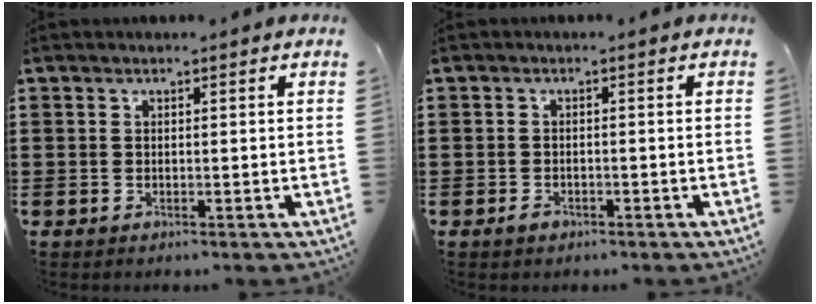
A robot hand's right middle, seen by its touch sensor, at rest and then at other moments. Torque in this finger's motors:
{"motor_torque": [0.05, 0.01, 0.16, 0.04]}